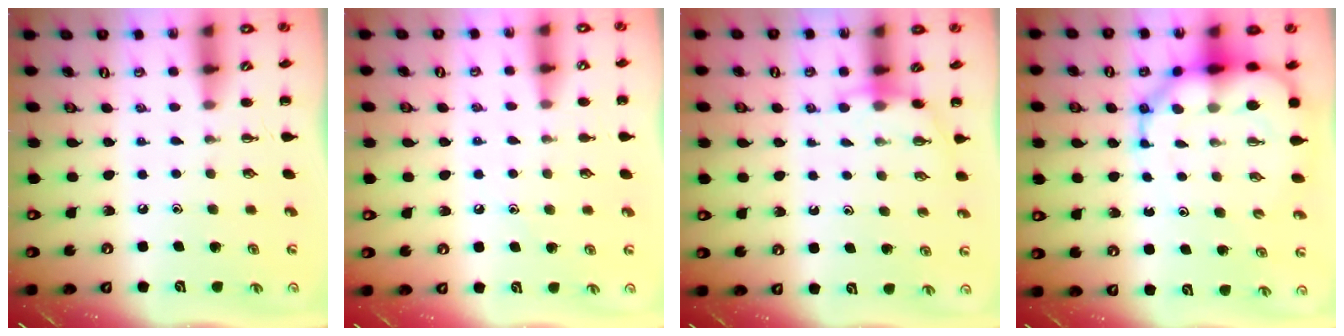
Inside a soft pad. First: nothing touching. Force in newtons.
{"total": 8.2, "press": 7.8, "slide": 2.4}
{"total": 4.2, "press": 4.1, "slide": 0.9}
{"total": 12.5, "press": 12.0, "slide": 3.5}